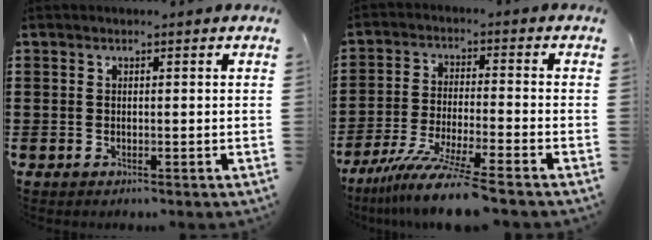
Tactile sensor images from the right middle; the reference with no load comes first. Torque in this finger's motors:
{"motor_torque": [1.22, 0.22, 0.58, 0.21]}